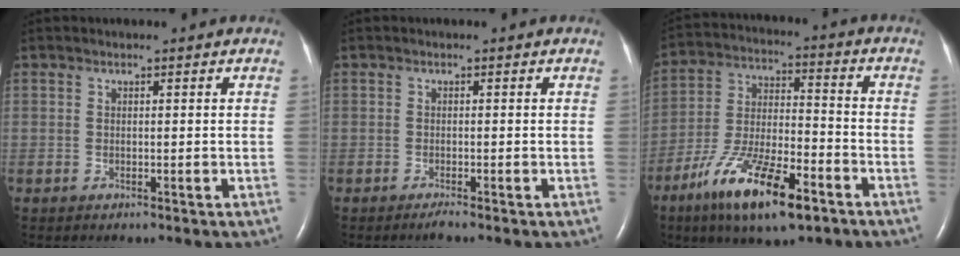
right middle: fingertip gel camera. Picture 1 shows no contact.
{"total": 0.8, "force": [-0.7, -0.3, 0.4], "torque": [-0.005, -0.001, -0.013]}
{"total": 15.1, "force": [-8.9, 3.6, 11.7], "torque": [-0.226, -0.013, -0.156]}